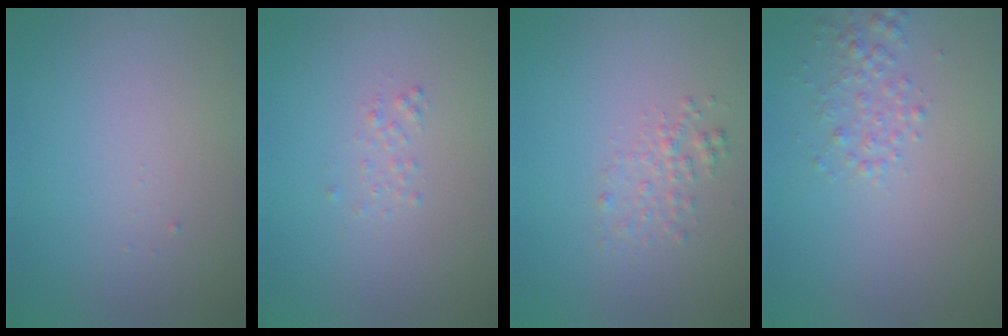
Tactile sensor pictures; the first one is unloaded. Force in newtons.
{"total": 0.7, "press": 0.7, "slide": 0.1}
{"total": 1.5, "press": 1.5, "slide": 0.0}
{"total": 1.9, "press": 1.9, "slide": 0.1}